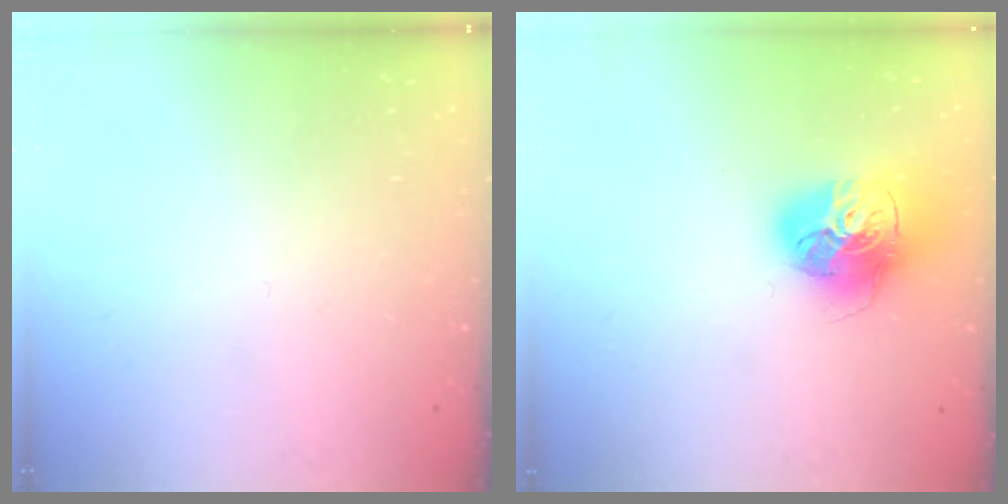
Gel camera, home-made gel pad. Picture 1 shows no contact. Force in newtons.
{"total": 17.5, "press": 17.3, "slide": 2.0}